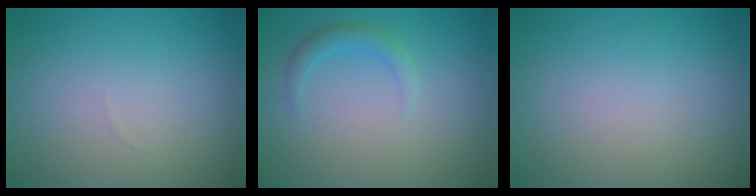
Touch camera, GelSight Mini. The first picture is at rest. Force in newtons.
{"total": 1.6, "press": 1.6, "slide": 0.1}
{"total": 0.0}